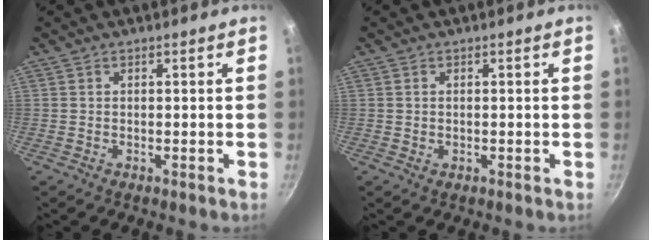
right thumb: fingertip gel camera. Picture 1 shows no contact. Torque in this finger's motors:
{"motor_torque": [-0.50, 0.08, -0.04, 0.19, -0.05]}